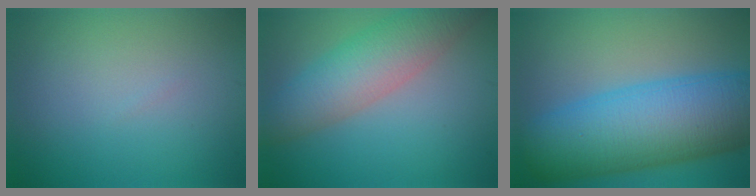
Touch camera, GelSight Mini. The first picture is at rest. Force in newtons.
{"total": 6.2, "press": 6.1, "slide": 0.3}
{"total": 13.1, "press": 13.1, "slide": 0.1}